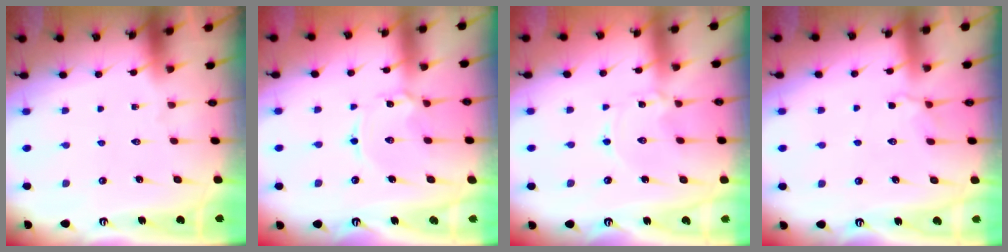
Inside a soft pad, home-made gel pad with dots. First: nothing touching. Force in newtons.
{"total": 2.6, "press": 2.5, "slide": 0.3}
{"total": 0.9, "press": 0.9, "slide": 0.1}
{"total": 4.7, "press": 4.4, "slide": 1.5}